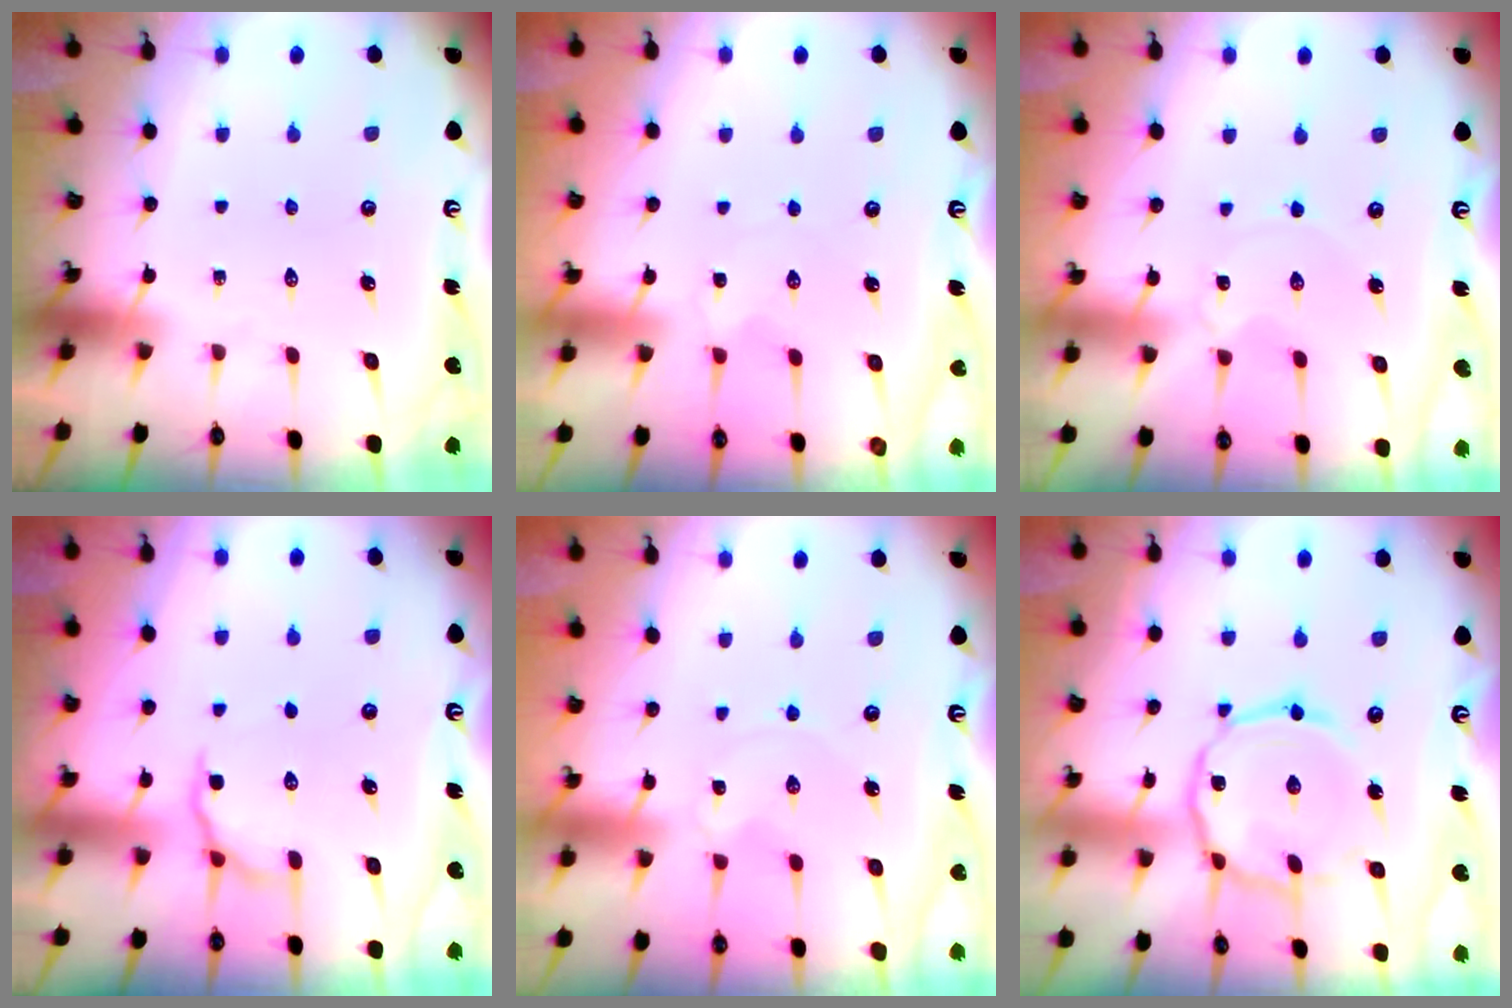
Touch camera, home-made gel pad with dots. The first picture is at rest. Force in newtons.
{"total": 2.1, "press": 2.1, "slide": 0.2}
{"total": 0.0}
{"total": 6.0, "press": 5.8, "slide": 1.8}
{"total": 0.0}
{"total": 12.4, "press": 12.4, "slide": 0.8}